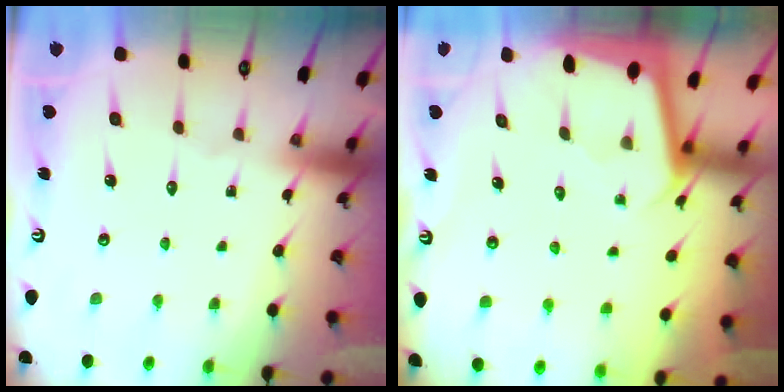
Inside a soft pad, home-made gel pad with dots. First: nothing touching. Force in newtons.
{"total": 2.0, "press": 2.0, "slide": 0.1}